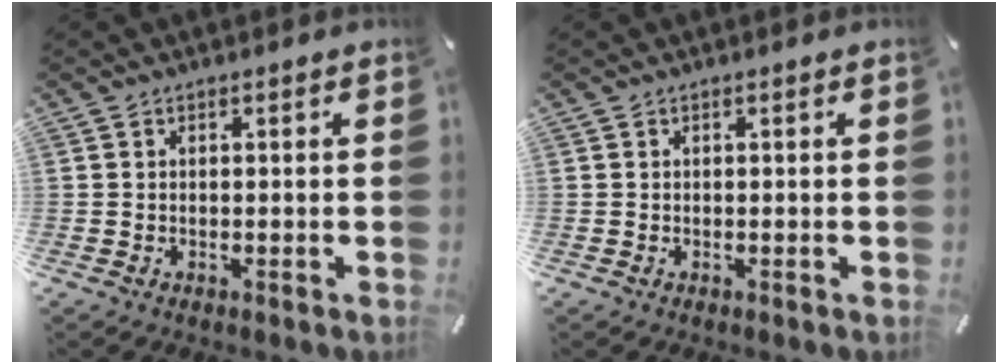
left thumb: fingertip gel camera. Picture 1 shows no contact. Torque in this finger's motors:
{"motor_torque": [0.00, 0.00, 0.00, 0.00, 0.00]}